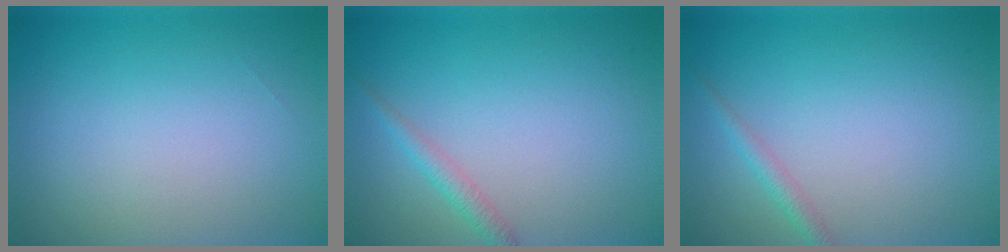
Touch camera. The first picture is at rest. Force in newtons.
{"total": 1.5, "press": 1.5, "slide": 0.1}
{"total": 1.3, "press": 1.3, "slide": 0.1}